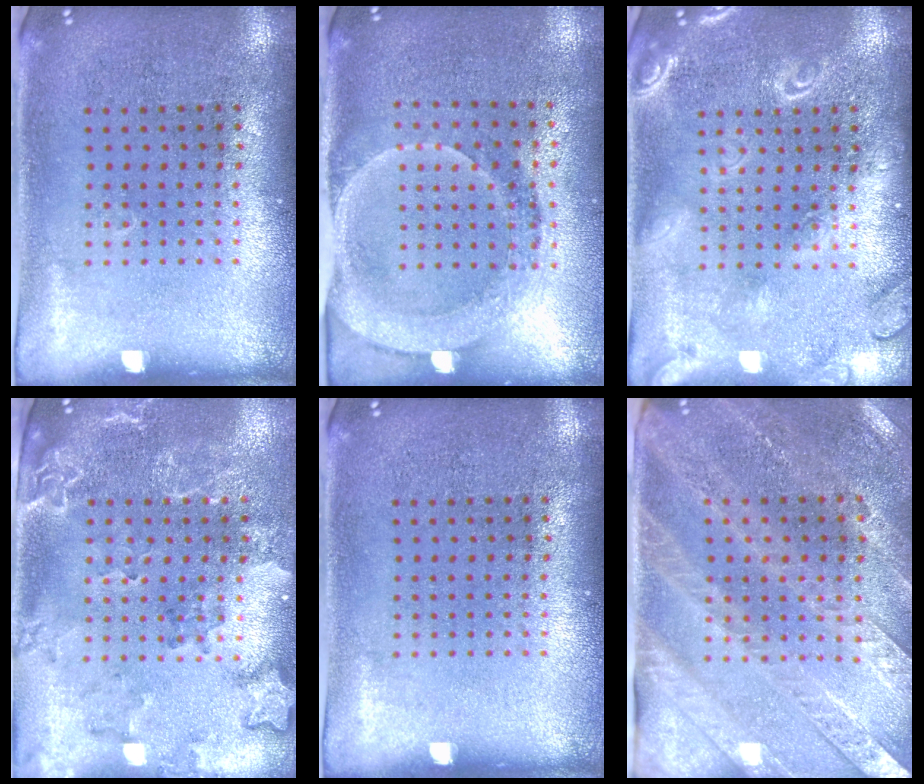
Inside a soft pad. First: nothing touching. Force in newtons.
{"total": 1.8, "press": 1.7, "slide": 0.7}
{"total": 2.1, "press": 2.1, "slide": 0.2}
{"total": 2.0, "press": 1.9, "slide": 0.7}
{"total": 0.0}
{"total": 2.9, "press": 2.7, "slide": 1.2}